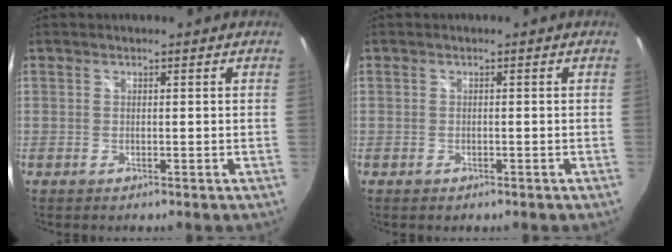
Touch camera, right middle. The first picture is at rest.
{"total": 0.9, "force": [-0.6, 0.5, 0.3], "torque": [-0.007, 0.000, -0.009]}